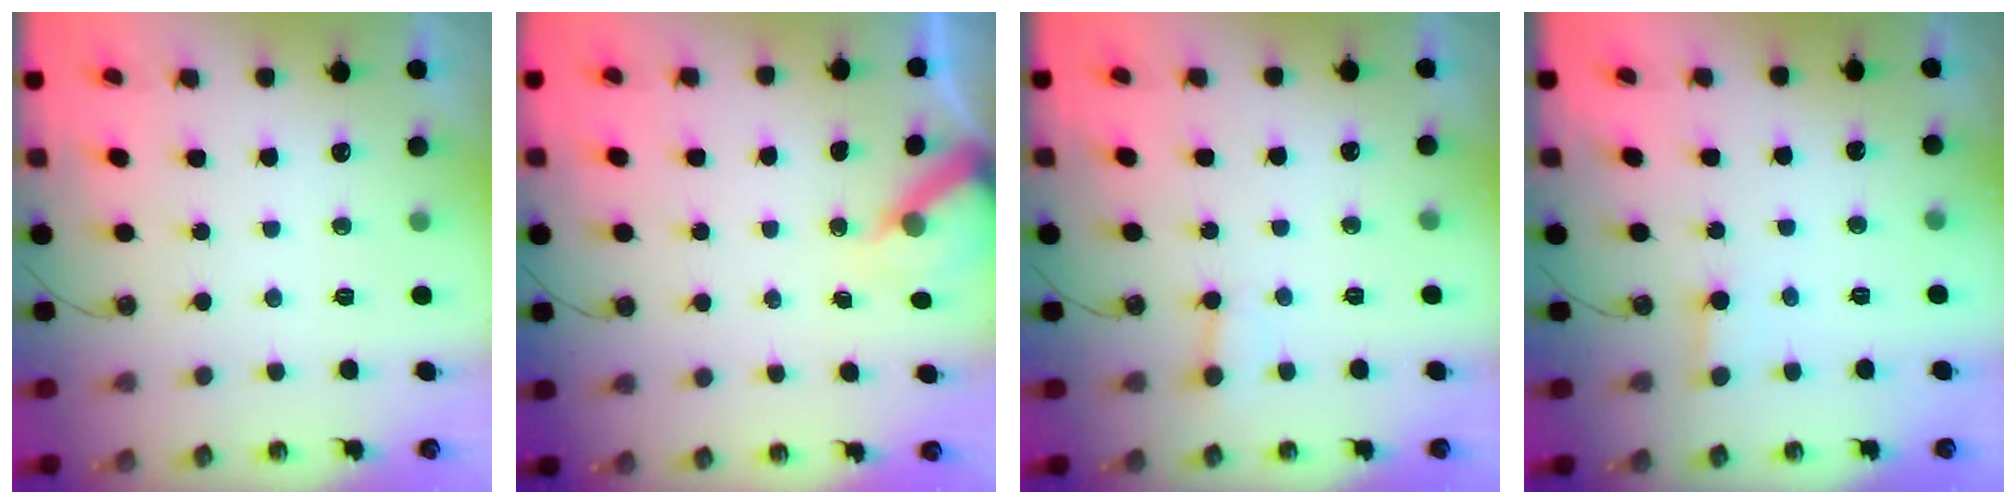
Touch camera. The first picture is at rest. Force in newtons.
{"total": 6.4, "press": 6.3, "slide": 0.7}
{"total": 2.0, "press": 2.0, "slide": 0.0}
{"total": 2.7, "press": 2.7, "slide": 0.2}